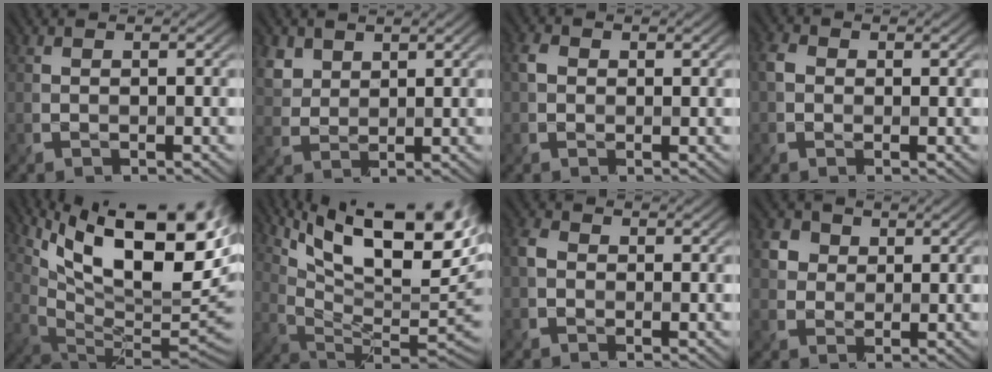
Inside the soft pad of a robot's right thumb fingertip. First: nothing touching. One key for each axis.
{"total": 3.7, "fx": 2.4, "fy": 2.5, "fz": 1.3, "tx": -0.047, "ty": 0.000, "tz": 0.058}
{"total": 2.0, "fx": 0.3, "fy": 1.7, "fz": 1.0, "tx": -0.028, "ty": 0.001, "tz": 0.003}
{"total": 2.5, "fx": 0.0, "fy": 2.1, "fz": 1.3, "tx": -0.036, "ty": 0.000, "tz": -0.004}
{"total": 17.4, "fx": 8.4, "fy": 6.6, "fz": 13.7, "tx": -0.214, "ty": 0.015, "tz": 0.144}
{"total": 17.8, "fx": 8.9, "fy": 6.4, "fz": 14.1, "tx": -0.225, "ty": 0.012, "tz": 0.151}
{"total": 2.6, "fx": -0.4, "fy": 2.1, "fz": 1.4, "tx": -0.034, "ty": -0.001, "tz": -0.014}
{"total": 3.5, "fx": 1.4, "fy": 3.0, "fz": 1.1, "tx": -0.037, "ty": -0.004, "tz": 0.030}